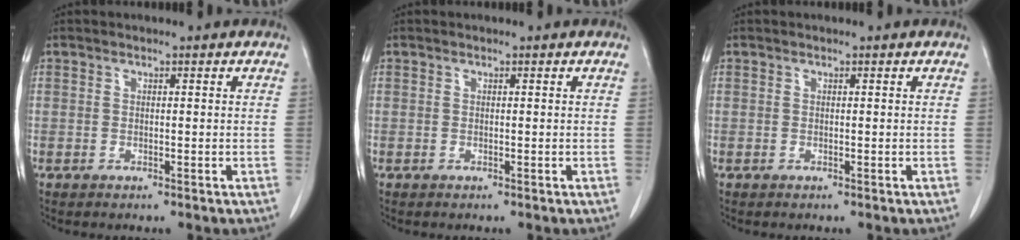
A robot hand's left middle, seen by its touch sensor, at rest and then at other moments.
{"total": 0.0}
{"total": 0.0}